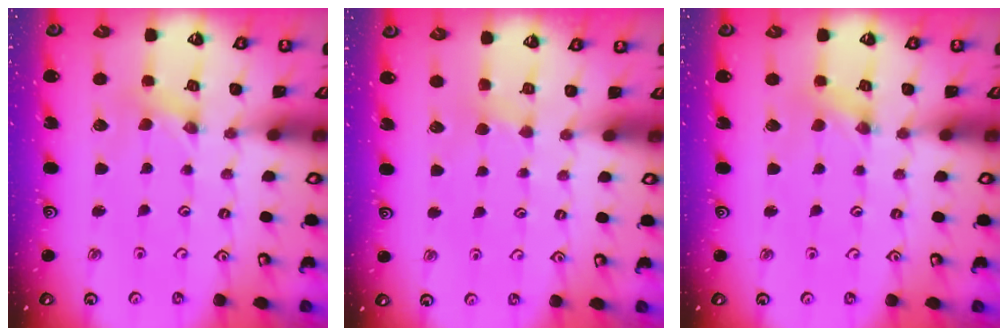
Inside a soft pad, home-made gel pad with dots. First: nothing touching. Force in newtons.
{"total": 2.0, "press": 2.0, "slide": 0.3}
{"total": 0.0}